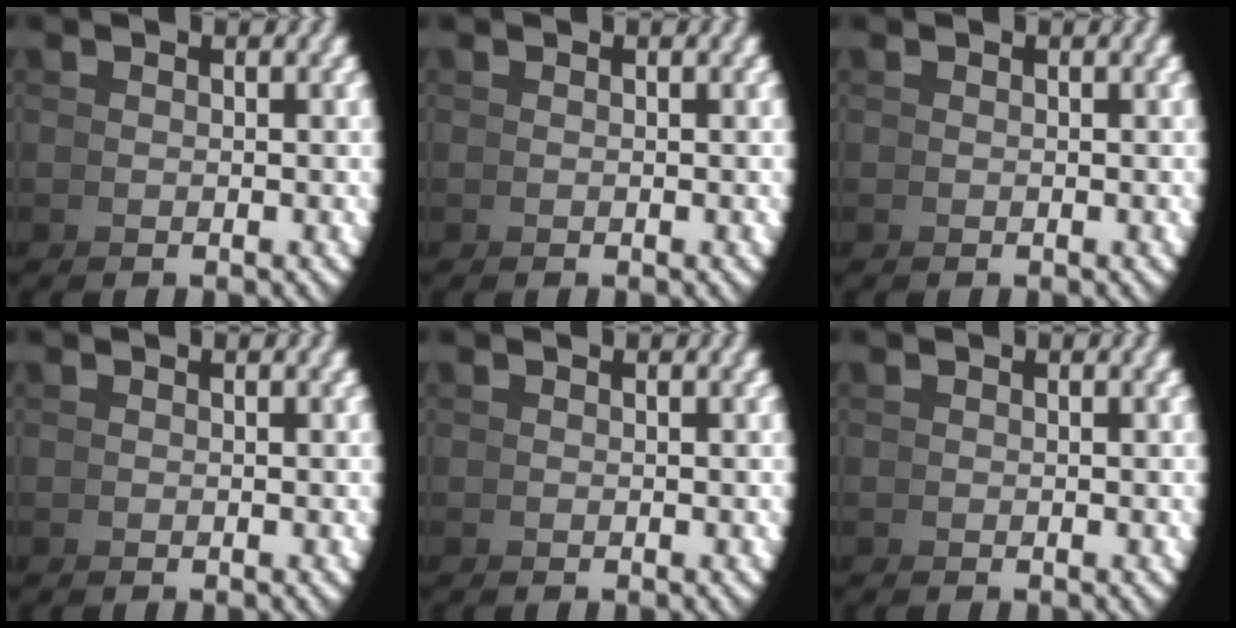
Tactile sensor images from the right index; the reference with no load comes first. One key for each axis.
{"total": 0.0}
{"total": 0.0}
{"total": 0.0}
{"total": 0.0}
{"total": 0.0}